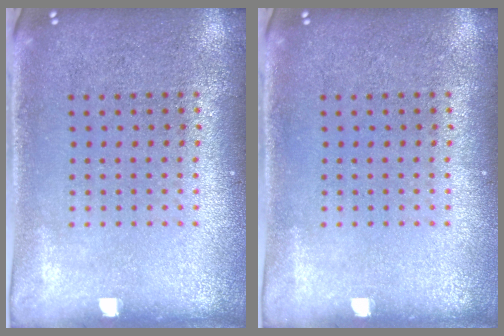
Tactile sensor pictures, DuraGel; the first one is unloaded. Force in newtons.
{"total": 0.0}